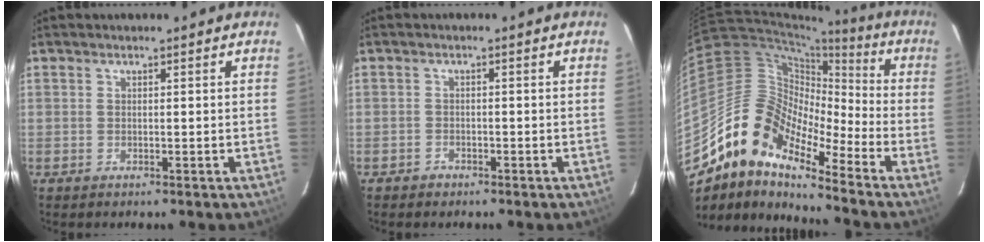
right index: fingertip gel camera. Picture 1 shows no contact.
{"total": 1.6, "force": [-1.2, 1.1, 0.1], "torque": [-0.003, 0.005, -0.020]}
{"total": 14.1, "force": [-10.8, 4.9, 7.6], "torque": [-0.113, 0.010, -0.223]}